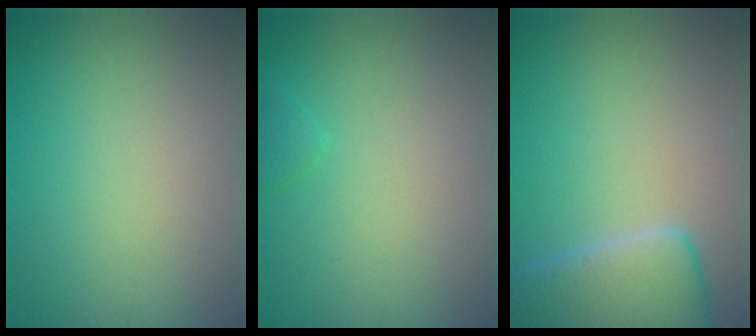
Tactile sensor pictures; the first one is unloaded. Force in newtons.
{"total": 0.9, "press": 0.9, "slide": 0.1}
{"total": 6.4, "press": 6.4, "slide": 0.5}